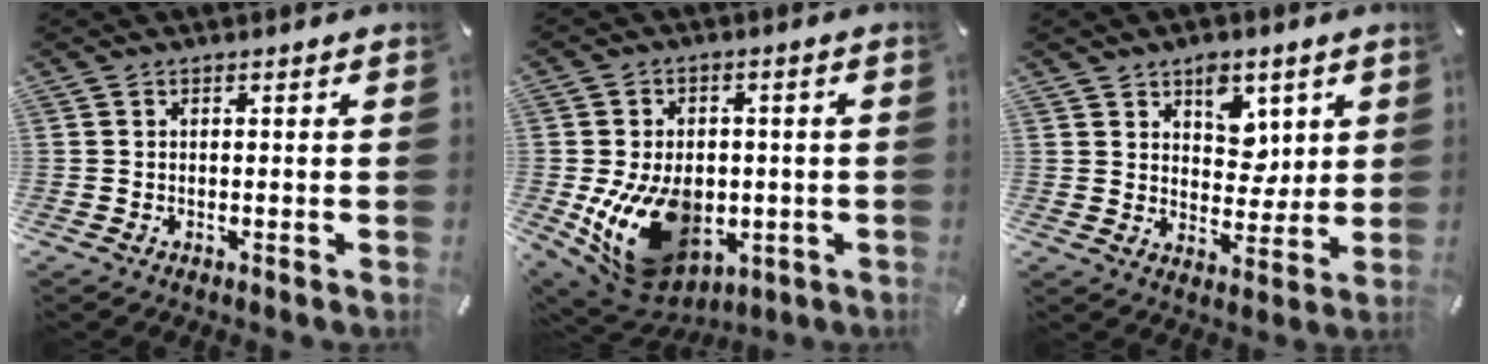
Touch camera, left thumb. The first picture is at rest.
{"total": 18.8, "force": [-3.8, 13.5, 12.6], "torque": [-0.225, 0.005, -0.047]}
{"total": 8.4, "force": [4.0, 6.1, 4.2], "torque": [-0.044, -0.012, 0.067]}